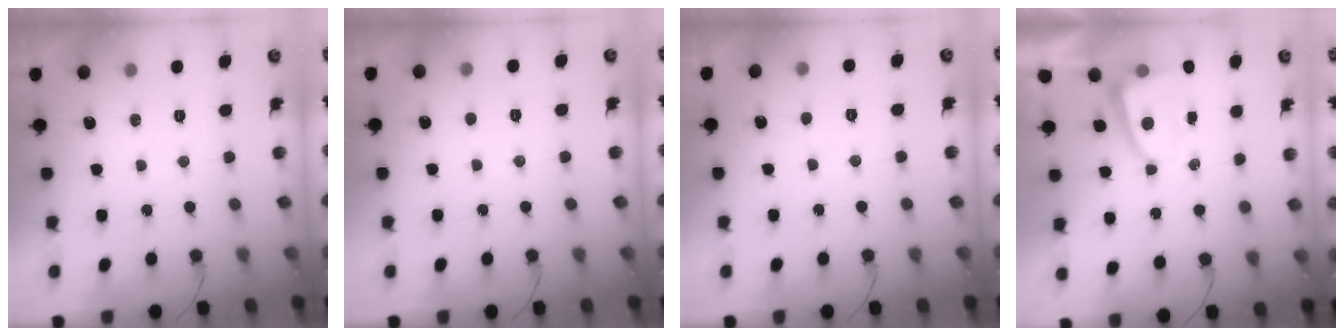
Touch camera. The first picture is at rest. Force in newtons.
{"total": 2.2, "press": 2.2, "slide": 0.2}
{"total": 1.8, "press": 1.7, "slide": 0.1}
{"total": 2.0, "press": 2.0, "slide": 0.3}